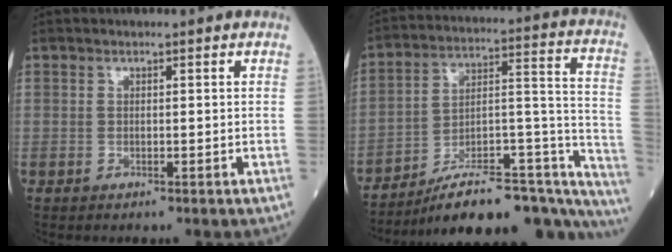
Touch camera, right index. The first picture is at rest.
{"total": 25.4, "force": [-20.3, 6.2, 13.9], "torque": [-0.121, 0.051, -0.292]}